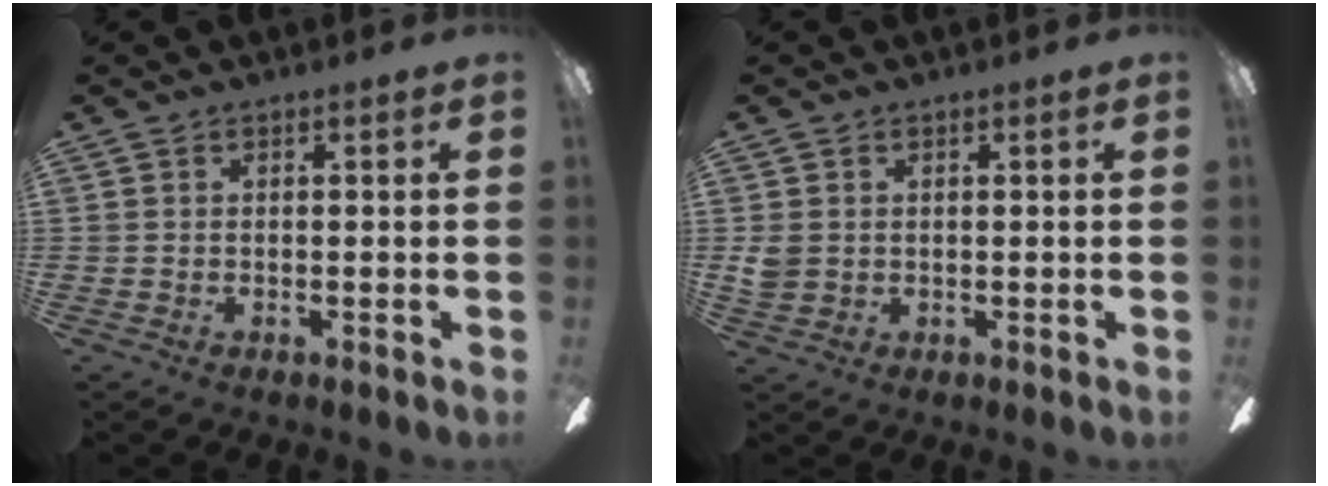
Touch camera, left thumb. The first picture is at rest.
{"total": 3.5, "force": [0.6, 3.2, 1.4], "torque": [-0.020, 0.005, 0.013]}